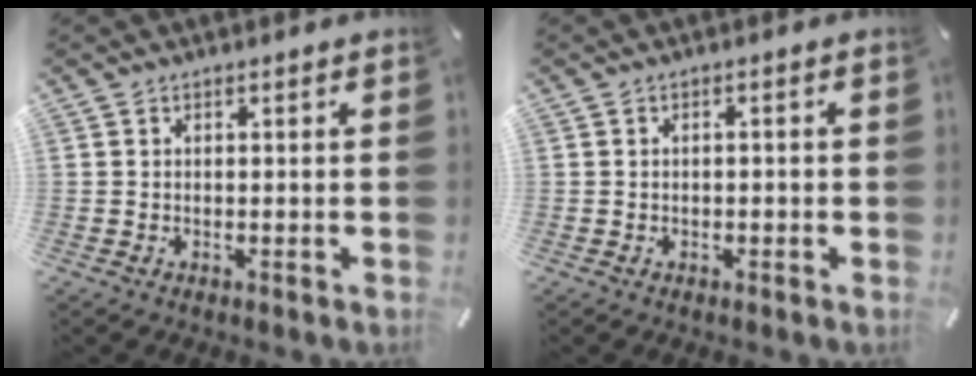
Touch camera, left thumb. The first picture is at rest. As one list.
[{"total": 0.9, "force": [-0.4, 0.6, 0.6], "torque": [-0.011, 0.002, -0.009]}]